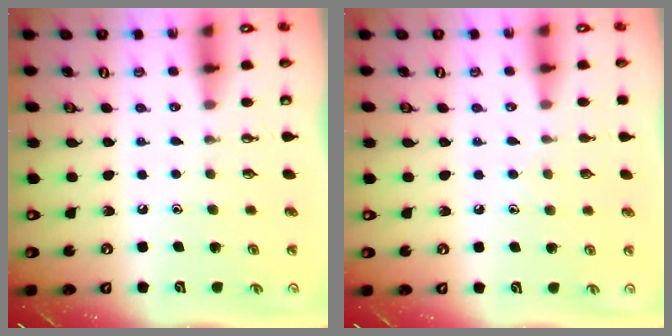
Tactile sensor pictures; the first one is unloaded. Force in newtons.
{"total": 5.5, "press": 5.4, "slide": 0.7}